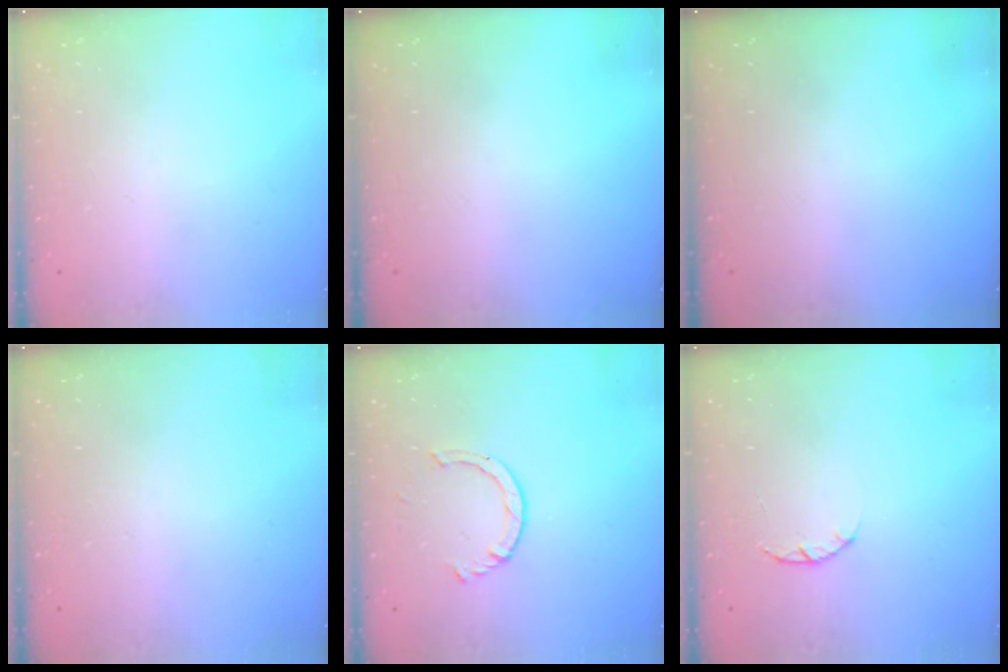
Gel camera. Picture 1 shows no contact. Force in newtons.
{"total": 0.0}
{"total": 0.0}
{"total": 2.6, "press": 2.6, "slide": 0.2}
{"total": 2.3, "press": 2.3, "slide": 0.2}
{"total": 1.4, "press": 1.3, "slide": 0.3}